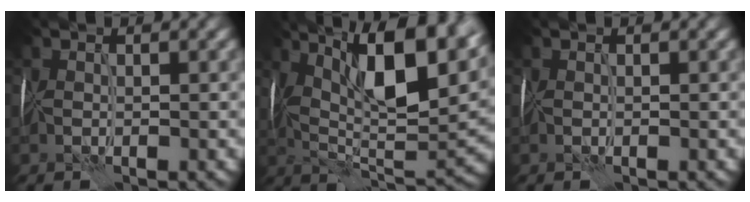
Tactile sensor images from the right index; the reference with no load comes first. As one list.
[{"total": 12.5, "force": [5.1, 4.9, 10.3], "torque": [-0.167, 0.004, 0.083]}, {"total": 0.0}]